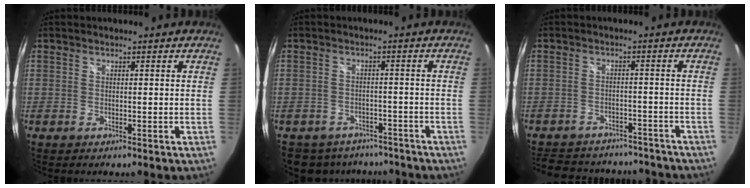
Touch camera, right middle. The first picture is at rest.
{"total": 11.3, "force": [-9.1, 6.1, 2.9], "torque": [-0.076, 0.012, -0.115]}
{"total": 19.2, "force": [-16.1, 7.9, 6.8], "torque": [-0.151, 0.025, -0.205]}